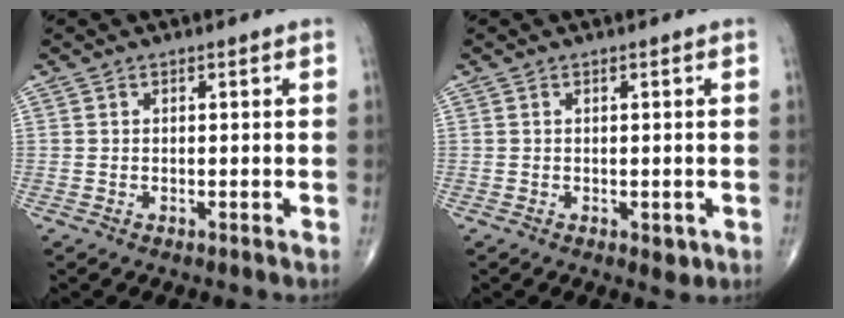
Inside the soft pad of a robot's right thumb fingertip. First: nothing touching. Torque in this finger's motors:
{"motor_torque": [0.36, 0.08, 0.17, -0.04, 0.03]}